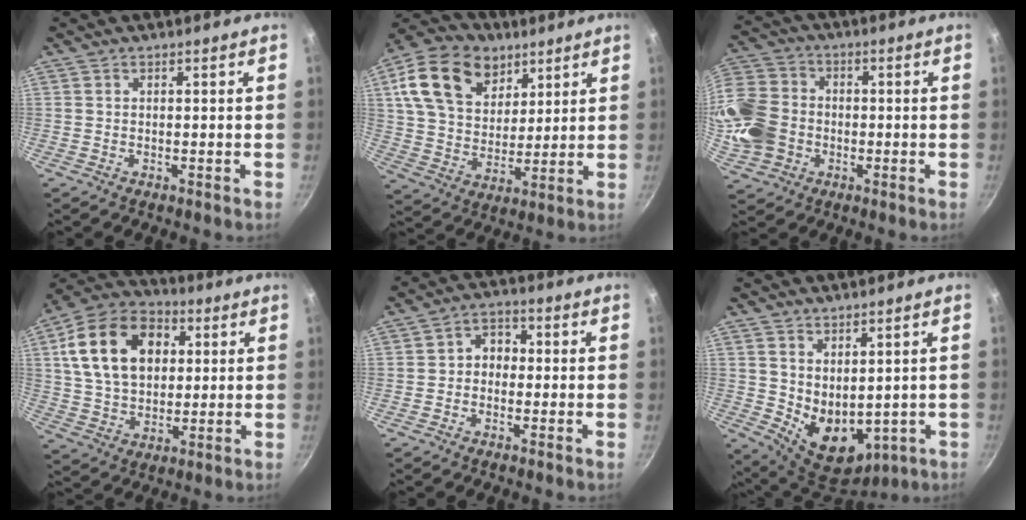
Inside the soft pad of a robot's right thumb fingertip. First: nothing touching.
{"total": 19.1, "force": [8.9, 13.3, 10.5], "torque": [-0.163, -0.019, 0.154]}
{"total": 17.5, "force": [-2.3, 14.4, 9.7], "torque": [-0.210, 0.032, -0.049]}
{"total": 19.2, "force": [4.7, 13.4, 12.9], "torque": [-0.205, 0.011, 0.074]}
{"total": 4.6, "force": [-0.4, 3.7, 2.6], "torque": [-0.010, 0.016, -0.017]}
{"total": 10.5, "force": [2.1, 7.0, 7.5], "torque": [-0.095, -0.039, 0.063]}